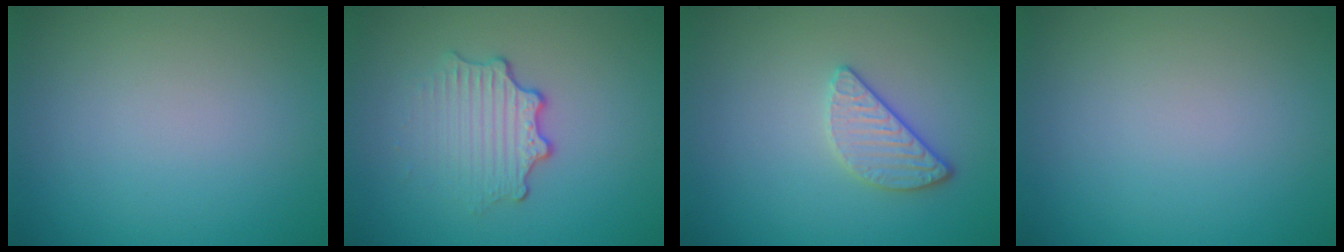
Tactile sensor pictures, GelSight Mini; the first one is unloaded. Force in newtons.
{"total": 3.3, "press": 2.5, "slide": 2.2}
{"total": 2.4, "press": 2.2, "slide": 0.9}
{"total": 0.0}